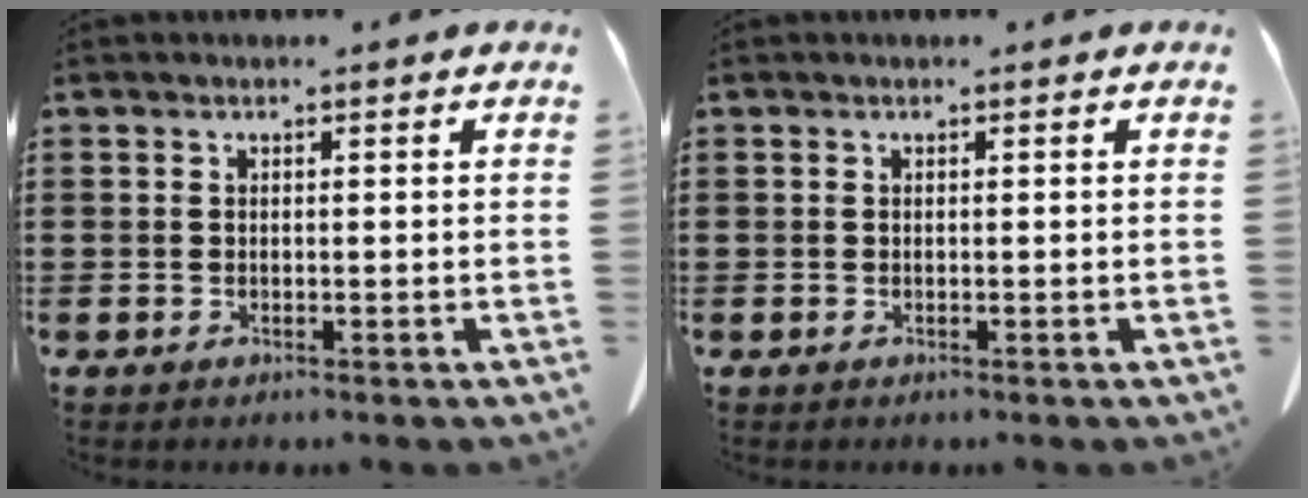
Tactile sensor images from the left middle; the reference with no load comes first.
{"total": 0.0}